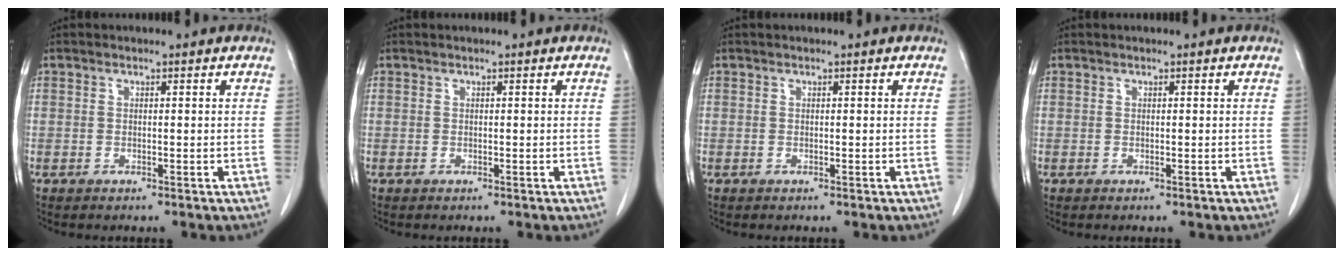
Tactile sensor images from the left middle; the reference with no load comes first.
{"total": 0.0}
{"total": 0.0}
{"total": 0.0}